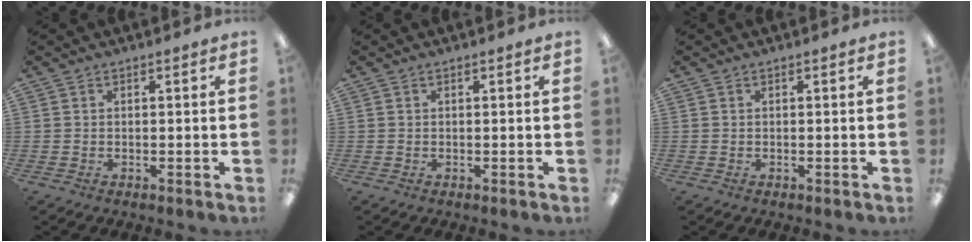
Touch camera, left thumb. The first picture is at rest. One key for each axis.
{"total": 0.0}
{"total": 0.0}